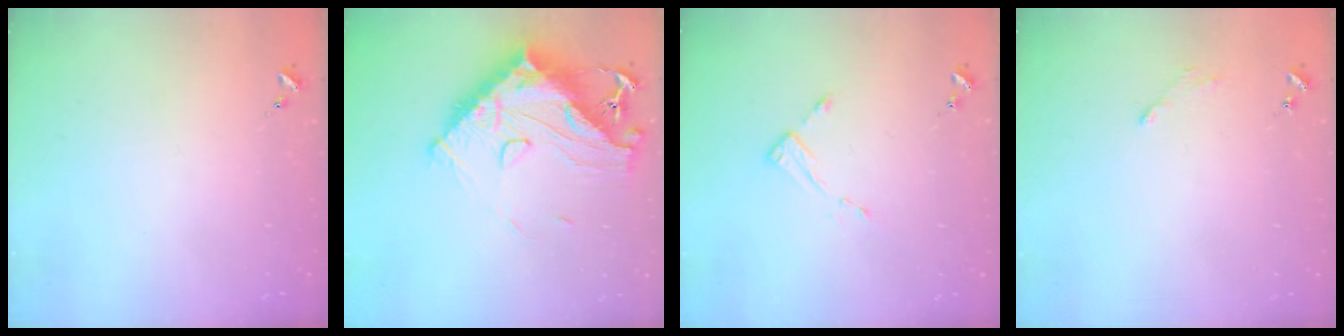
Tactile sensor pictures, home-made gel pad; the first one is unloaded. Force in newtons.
{"total": 20.5, "press": 20.4, "slide": 1.8}
{"total": 2.6, "press": 2.6, "slide": 0.4}
{"total": 2.9, "press": 2.9, "slide": 0.4}